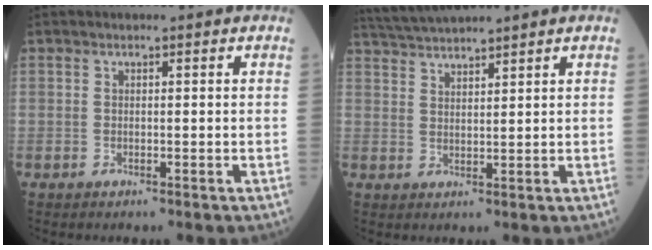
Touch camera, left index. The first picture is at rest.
{"total": 5.7, "force": [5.3, -0.9, 1.8], "torque": [-0.044, 0.023, 0.106]}